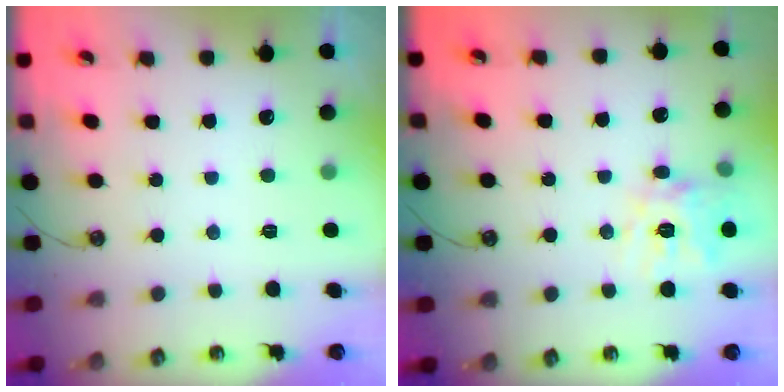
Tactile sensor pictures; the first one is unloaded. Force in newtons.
{"total": 12.8, "press": 12.8, "slide": 1.2}